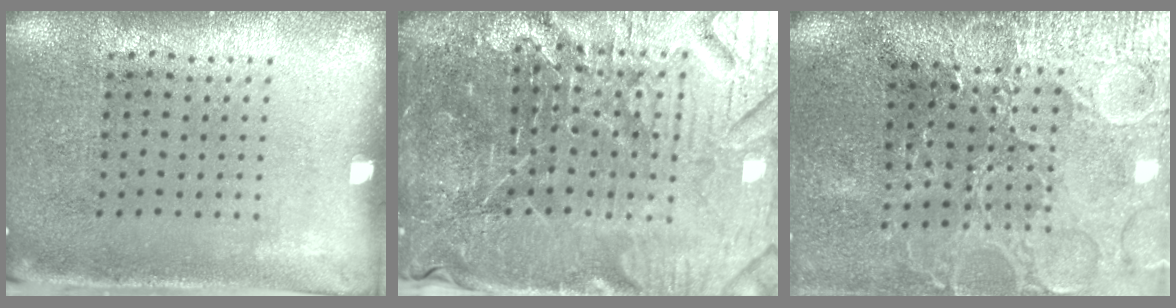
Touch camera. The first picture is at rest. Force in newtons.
{"total": 6.8, "press": 6.1, "slide": 3.0}
{"total": 4.3, "press": 3.8, "slide": 1.9}